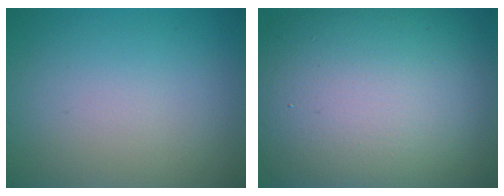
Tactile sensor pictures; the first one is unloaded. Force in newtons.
{"total": 17.5, "press": 17.5, "slide": 0.9}